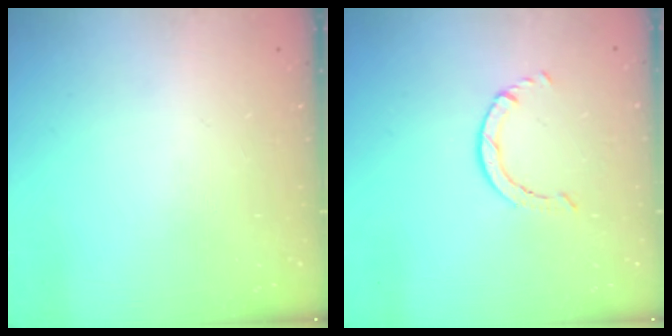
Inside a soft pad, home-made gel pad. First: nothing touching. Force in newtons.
{"total": 0.8, "press": 0.7, "slide": 0.2}